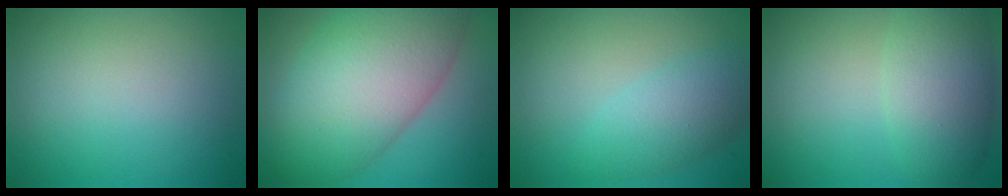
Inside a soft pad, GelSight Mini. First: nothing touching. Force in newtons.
{"total": 12.0, "press": 12.0, "slide": 0.3}
{"total": 3.8, "press": 3.8, "slide": 0.2}
{"total": 5.3, "press": 5.3, "slide": 0.1}